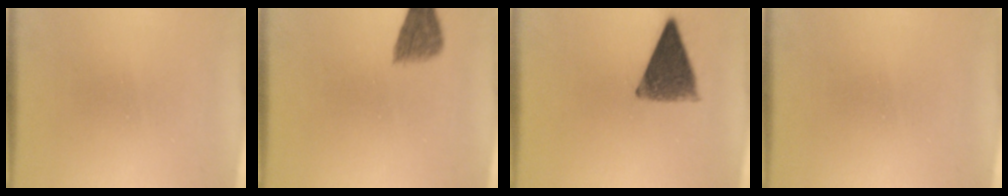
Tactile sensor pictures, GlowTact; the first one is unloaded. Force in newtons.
{"total": 3.7}
{"total": 9.9}
{"total": 0.0}